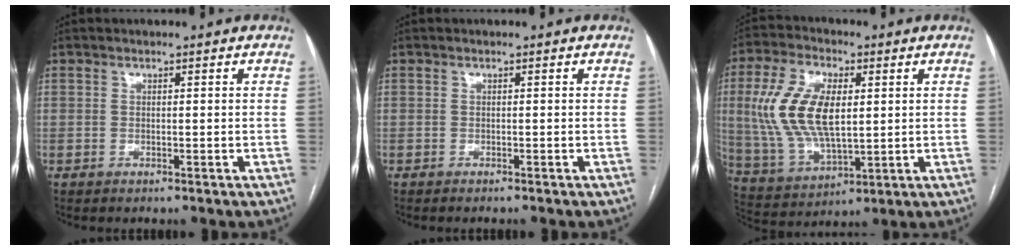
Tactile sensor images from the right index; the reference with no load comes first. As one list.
[{"total": 1.5, "force": [-1.3, 0.2, 0.6], "torque": [-0.005, -0.002, -0.016]}, {"total": 14.3, "force": [2.3, 6.6, 12.6], "torque": [-0.275, 0.012, 0.052]}]